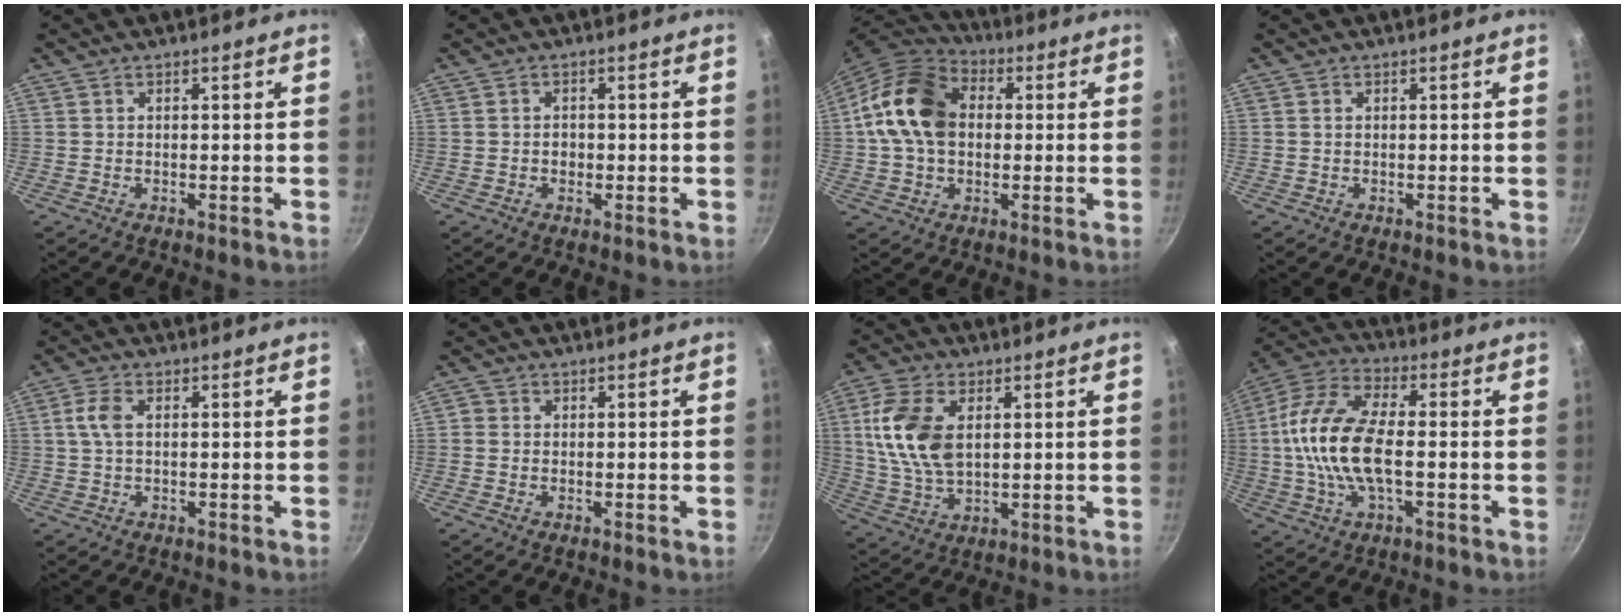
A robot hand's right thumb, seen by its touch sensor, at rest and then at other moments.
{"total": 1.7, "force": [-0.3, 1.4, 0.9], "torque": [-0.008, 0.006, -0.006]}
{"total": 16.2, "force": [1.5, 11.8, 10.9], "torque": [-0.178, 0.023, 0.012]}
{"total": 0.0}
{"total": 3.8, "force": [0.7, 2.1, 3.1], "torque": [-0.071, 0.007, 0.012]}
{"total": 1.1, "force": [0.0, 1.0, 0.4], "torque": [-0.007, 0.002, -0.004]}
{"total": 12.9, "force": [2.8, 7.6, 10.0], "torque": [-0.191, -0.010, 0.060]}
{"total": 16.2, "force": [-0.9, 7.6, 14.2], "torque": [-0.281, 0.031, -0.036]}